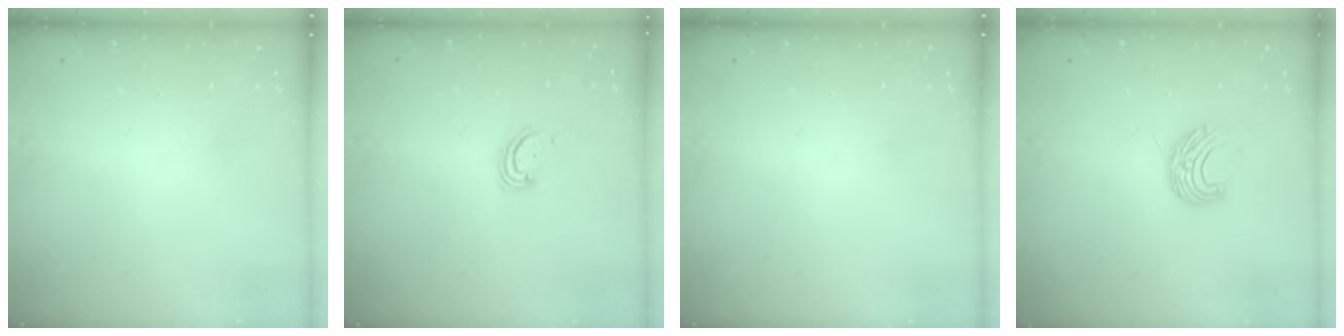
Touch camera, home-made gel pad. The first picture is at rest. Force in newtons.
{"total": 2.9, "press": 2.9, "slide": 0.2}
{"total": 0.0}
{"total": 8.0, "press": 7.9, "slide": 0.6}